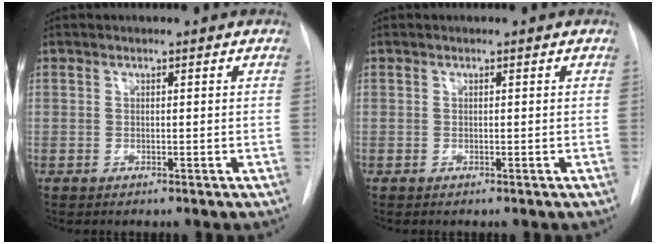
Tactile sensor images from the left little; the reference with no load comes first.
{"total": 0.0}